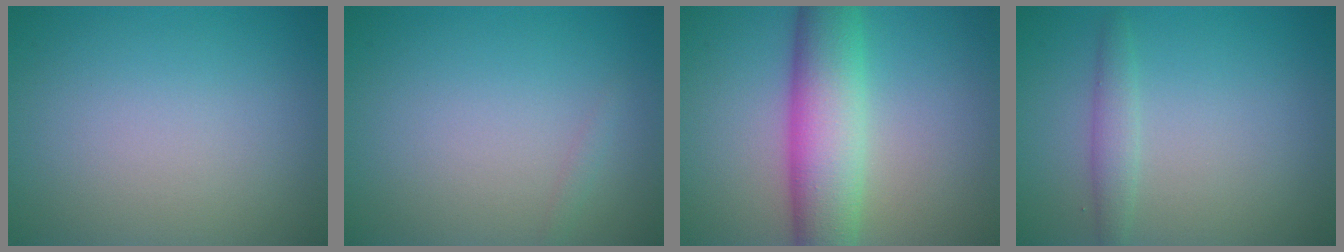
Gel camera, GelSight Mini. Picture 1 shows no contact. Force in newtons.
{"total": 0.6, "press": 0.6, "slide": 0.0}
{"total": 8.0, "press": 8.0, "slide": 0.2}
{"total": 1.7, "press": 1.7, "slide": 0.1}